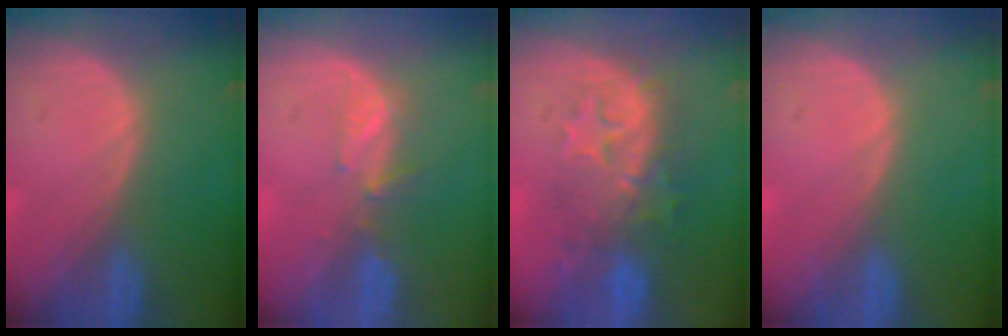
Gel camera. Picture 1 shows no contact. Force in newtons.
{"total": 2.7, "press": 2.6, "slide": 0.8}
{"total": 8.2, "press": 8.2, "slide": 0.8}
{"total": 0.0}